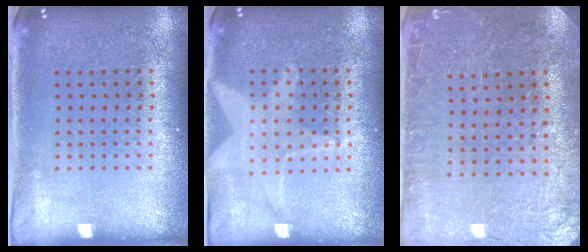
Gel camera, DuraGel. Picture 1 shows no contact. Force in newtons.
{"total": 1.4, "press": 1.4, "slide": 0.4}
{"total": 0.7, "press": 0.7, "slide": 0.2}